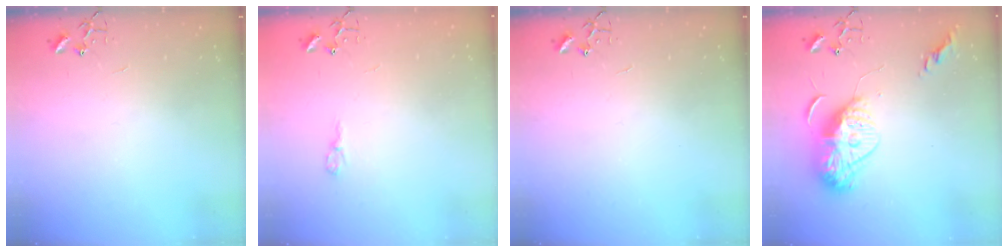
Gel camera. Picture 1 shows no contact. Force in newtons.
{"total": 4.4, "press": 4.4, "slide": 0.7}
{"total": 0.0}
{"total": 14.6, "press": 14.6, "slide": 1.4}